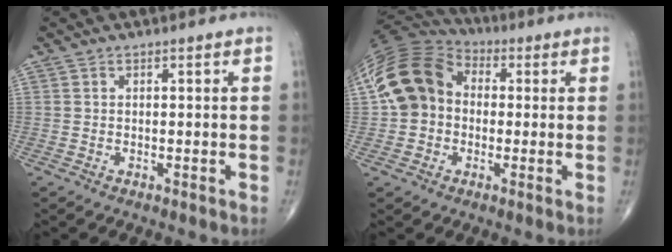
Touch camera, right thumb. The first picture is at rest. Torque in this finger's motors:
{"motor_torque": [-0.01, 2.12, 0.94, -0.06, 0.21]}